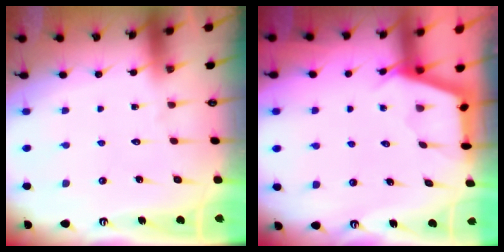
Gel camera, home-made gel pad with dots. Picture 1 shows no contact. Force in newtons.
{"total": 2.8, "press": 2.8, "slide": 0.4}